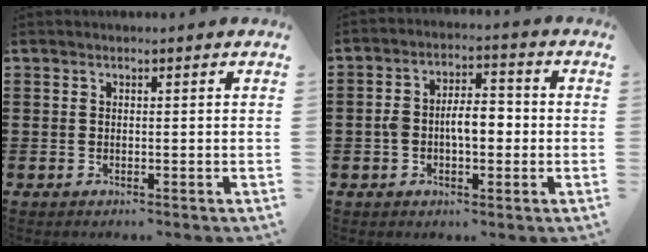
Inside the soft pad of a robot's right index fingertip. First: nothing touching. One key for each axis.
{"total": 5.8, "fx": -0.8, "fy": 1.9, "fz": 5.5, "tx": -0.110, "ty": 0.005, "tz": -0.021}